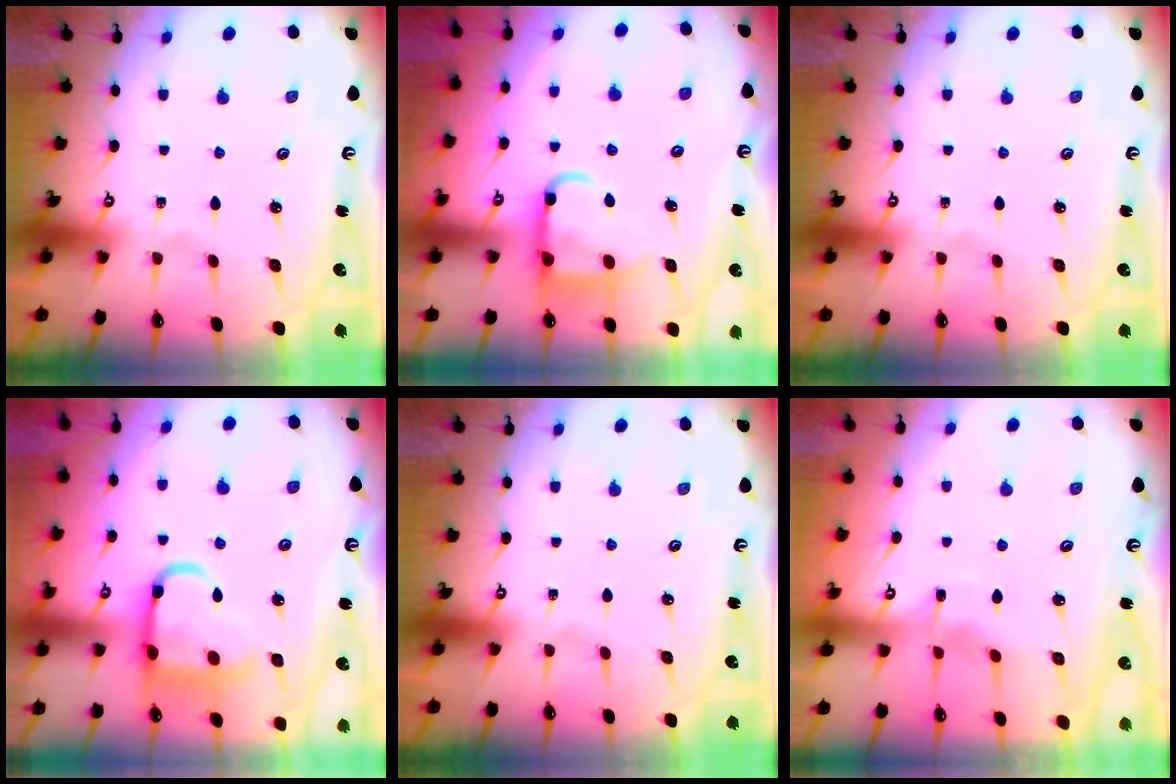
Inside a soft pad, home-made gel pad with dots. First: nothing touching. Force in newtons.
{"total": 9.5, "press": 9.4, "slide": 1.5}
{"total": 0.0}
{"total": 13.0, "press": 13.0, "slide": 1.2}
{"total": 0.0}
{"total": 3.9, "press": 3.9, "slide": 0.6}